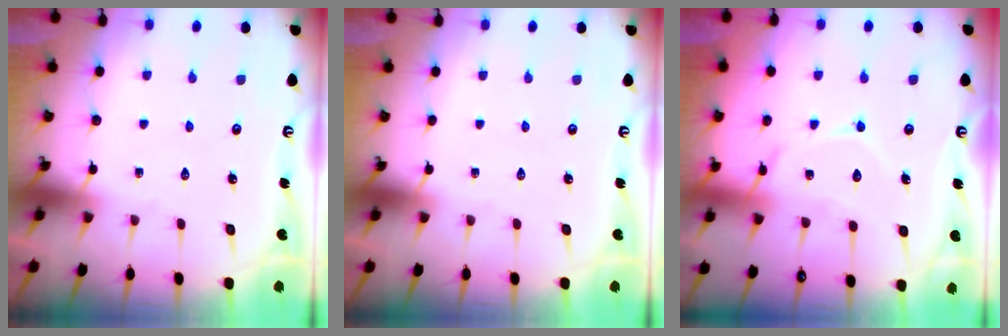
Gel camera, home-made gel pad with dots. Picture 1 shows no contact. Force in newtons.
{"total": 0.0}
{"total": 12.4, "press": 12.3, "slide": 1.1}